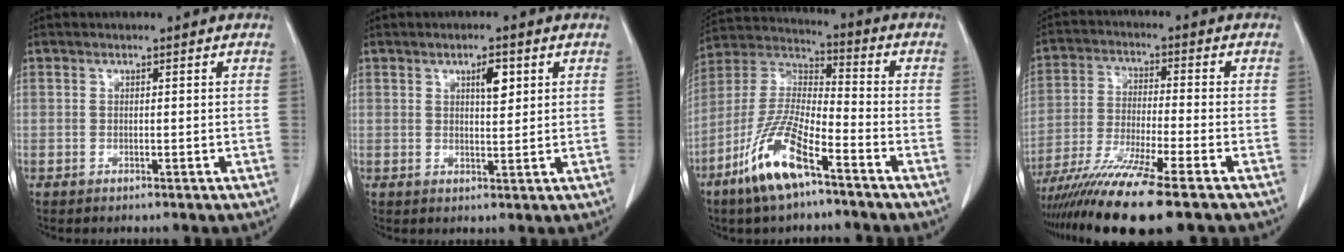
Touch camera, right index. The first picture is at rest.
{"total": 3.3, "force": [1.5, 1.0, 2.8], "torque": [-0.046, -0.002, 0.025]}
{"total": 13.1, "force": [-7.6, 2.6, 10.3], "torque": [-0.219, -0.016, -0.148]}
{"total": 13.3, "force": [-10.0, -1.0, 8.6], "torque": [-0.160, -0.038, -0.172]}